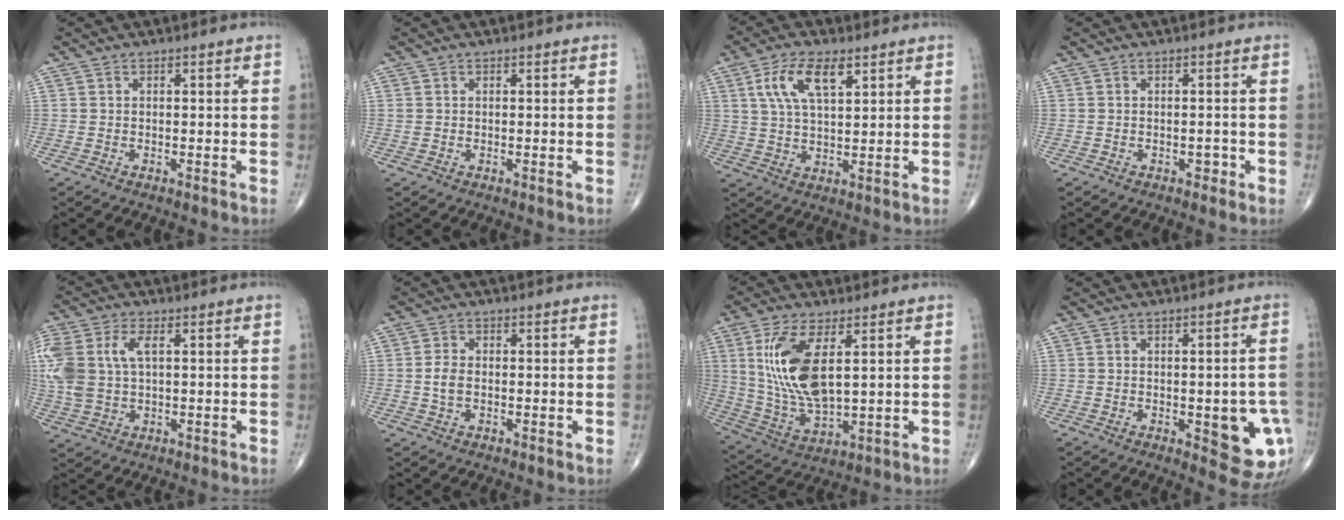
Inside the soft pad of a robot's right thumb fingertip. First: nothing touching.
{"total": 0.5, "force": [0.2, 0.4, 0.2], "torque": [-0.003, 0.001, 0.003]}
{"total": 9.0, "force": [4.1, 3.8, 7.0], "torque": [-0.133, -0.010, 0.079]}
{"total": 1.1, "force": [-0.5, 0.7, 0.7], "torque": [-0.004, 0.002, -0.008]}
{"total": 12.9, "force": [2.6, 7.5, 10.2], "torque": [-0.264, 0.010, 0.053]}
{"total": 2.9, "force": [-0.2, 1.8, 2.2], "torque": [-0.046, 0.001, -0.006]}
{"total": 14.4, "force": [3.9, 6.0, 12.5], "torque": [-0.263, -0.022, 0.089]}
{"total": 10.7, "force": [-2.6, 4.3, 9.4], "torque": [-0.084, 0.000, -0.021]}